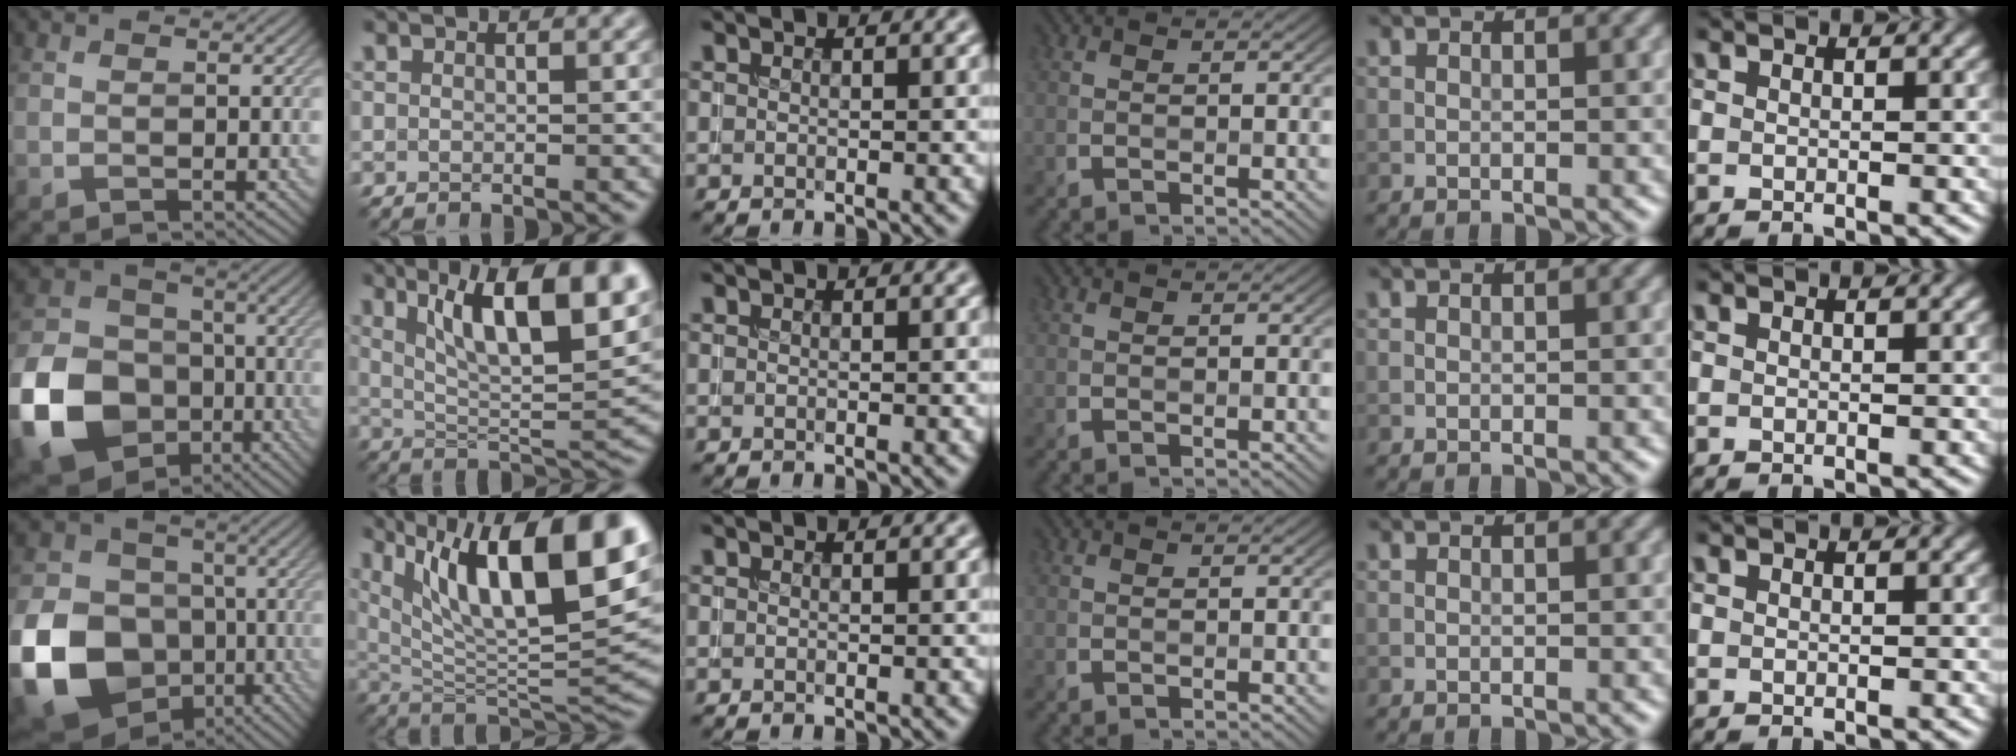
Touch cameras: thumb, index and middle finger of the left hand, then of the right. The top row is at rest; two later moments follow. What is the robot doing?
{"motion": "insert", "object": "coin"}